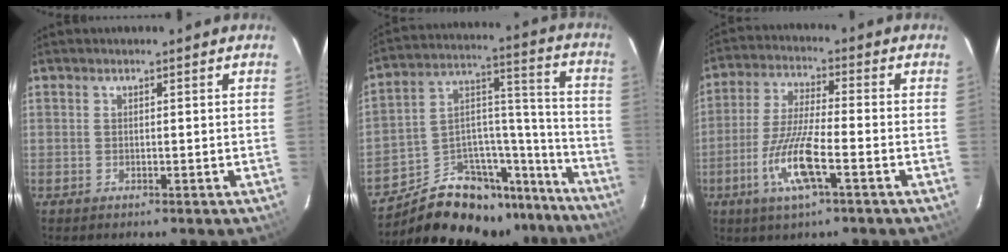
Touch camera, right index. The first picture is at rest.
{"total": 22.5, "force": [-18.3, 10.2, 8.4], "torque": [-0.123, 0.080, -0.259]}
{"total": 10.8, "force": [-4.5, 1.6, 9.7], "torque": [-0.205, -0.007, -0.089]}